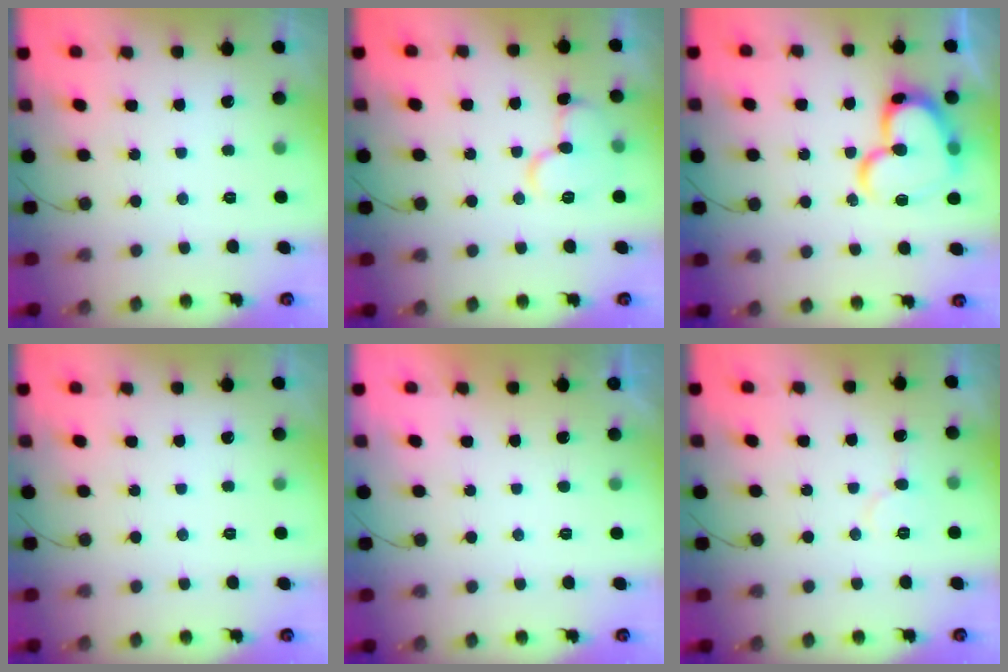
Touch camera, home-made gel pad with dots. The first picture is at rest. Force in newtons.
{"total": 10.7, "press": 10.7, "slide": 0.8}
{"total": 19.0, "press": 18.9, "slide": 2.0}
{"total": 0.0}
{"total": 1.2, "press": 1.1, "slide": 0.3}
{"total": 5.2, "press": 5.2, "slide": 0.5}